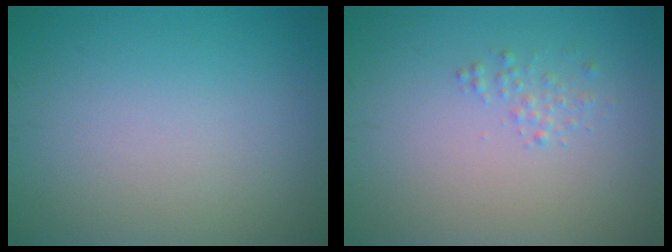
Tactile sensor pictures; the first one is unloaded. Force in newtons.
{"total": 0.9, "press": 0.9, "slide": 0.0}